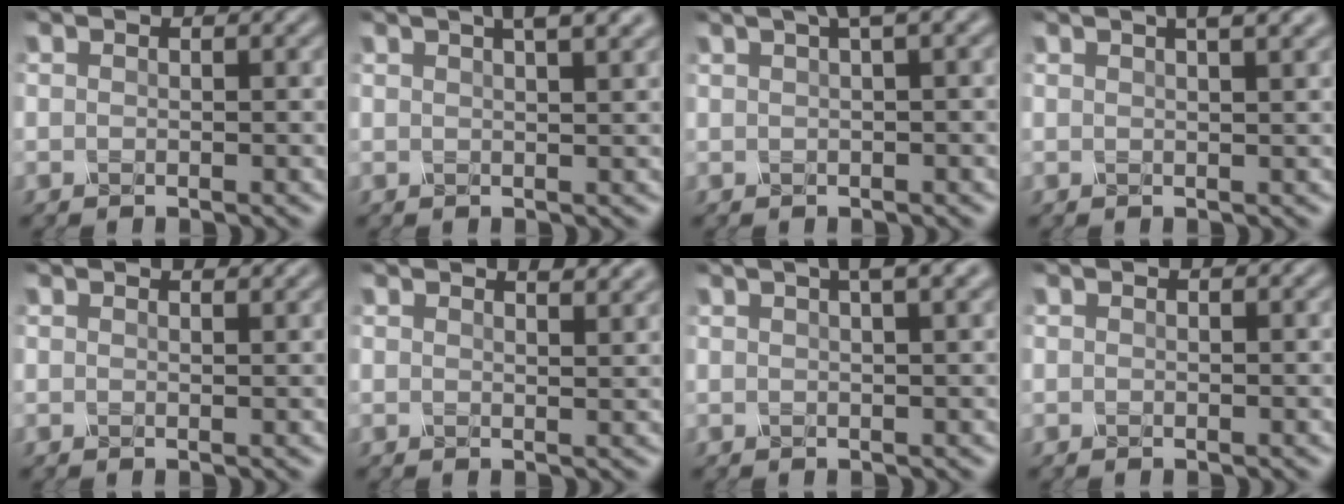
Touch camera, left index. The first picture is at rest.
{"total": 5.4, "force": [3.2, 2.0, 3.9], "torque": [-0.027, 0.025, 0.013]}
{"total": 3.4, "force": [1.9, 0.5, 2.8], "torque": [-0.042, 0.019, 0.032]}
{"total": 4.4, "force": [2.5, 1.6, 3.2], "torque": [-0.023, 0.019, 0.008]}
{"total": 1.1, "force": [1.0, 0.2, 0.4], "torque": [-0.010, -0.001, 0.010]}
{"total": 2.7, "force": [2.2, 0.7, 1.3], "torque": [-0.009, 0.011, 0.015]}
{"total": 3.9, "force": [2.3, 1.0, 3.0], "torque": [-0.027, 0.011, 0.017]}
{"total": 0.0}